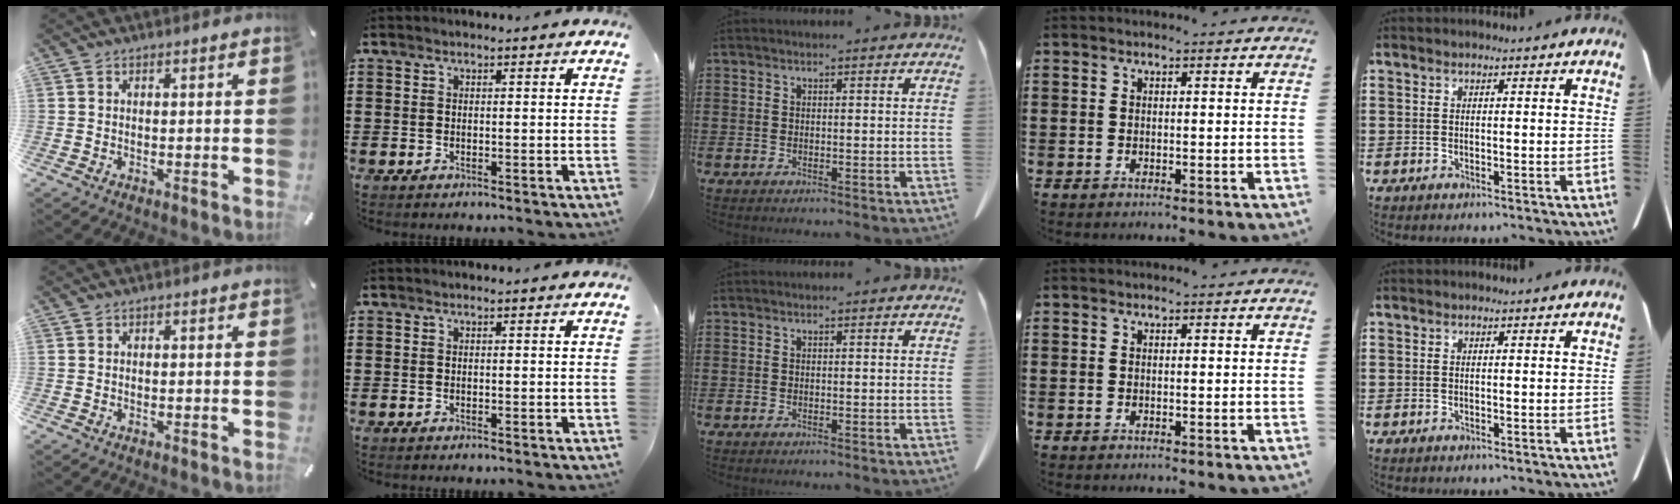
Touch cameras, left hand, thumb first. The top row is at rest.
{}